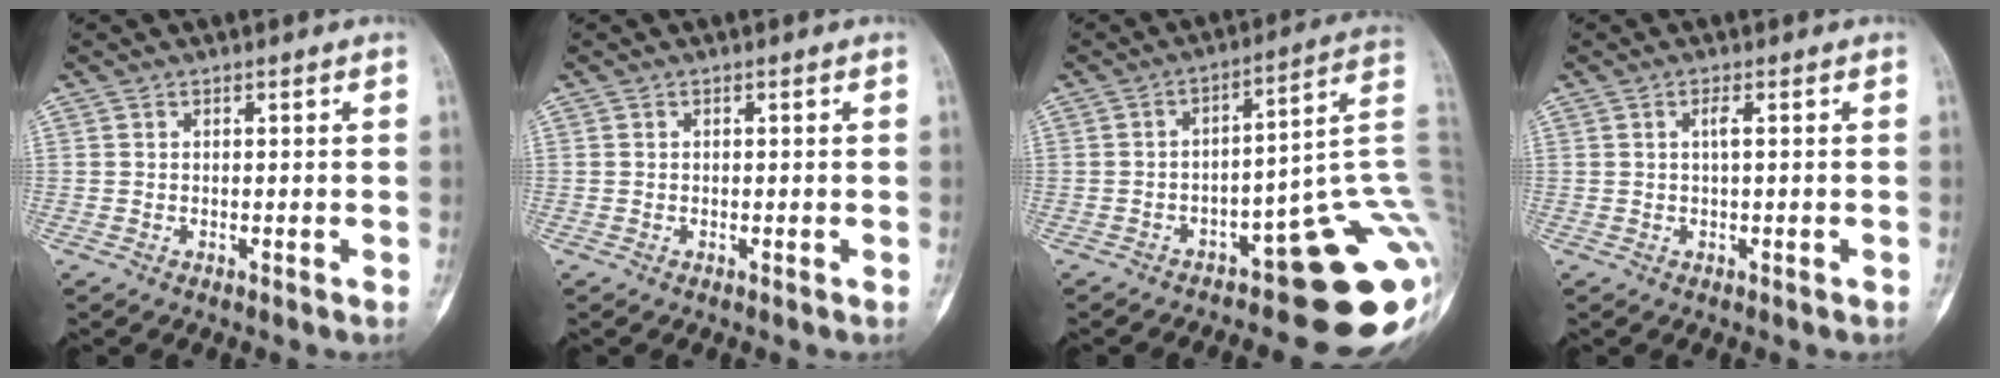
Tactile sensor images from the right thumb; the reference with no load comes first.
{"total": 0.0}
{"total": 19.6, "force": [-8.5, 6.3, 16.6], "torque": [-0.113, 0.092, -0.104]}
{"total": 1.8, "force": [0.1, 0.3, 1.8], "torque": [-0.035, 0.003, 0.002]}